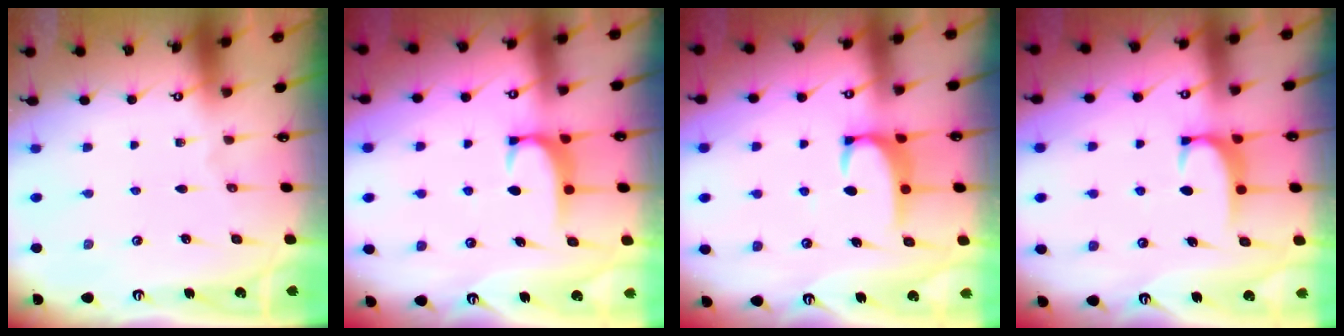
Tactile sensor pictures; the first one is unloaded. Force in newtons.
{"total": 1.9, "press": 1.9, "slide": 0.5}
{"total": 2.5, "press": 2.5, "slide": 0.5}
{"total": 1.6, "press": 1.6, "slide": 0.5}